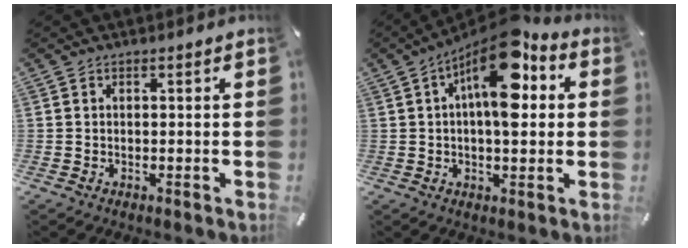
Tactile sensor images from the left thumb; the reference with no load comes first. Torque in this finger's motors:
{"motor_torque": [1.96, 3.05, 2.43, -0.34, 0.32]}